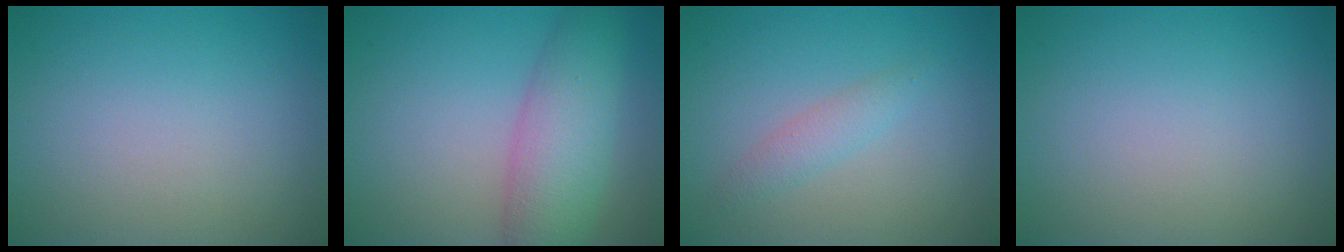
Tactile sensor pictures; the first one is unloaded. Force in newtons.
{"total": 6.3, "press": 6.3, "slide": 0.2}
{"total": 1.6, "press": 1.6, "slide": 0.0}
{"total": 0.0}